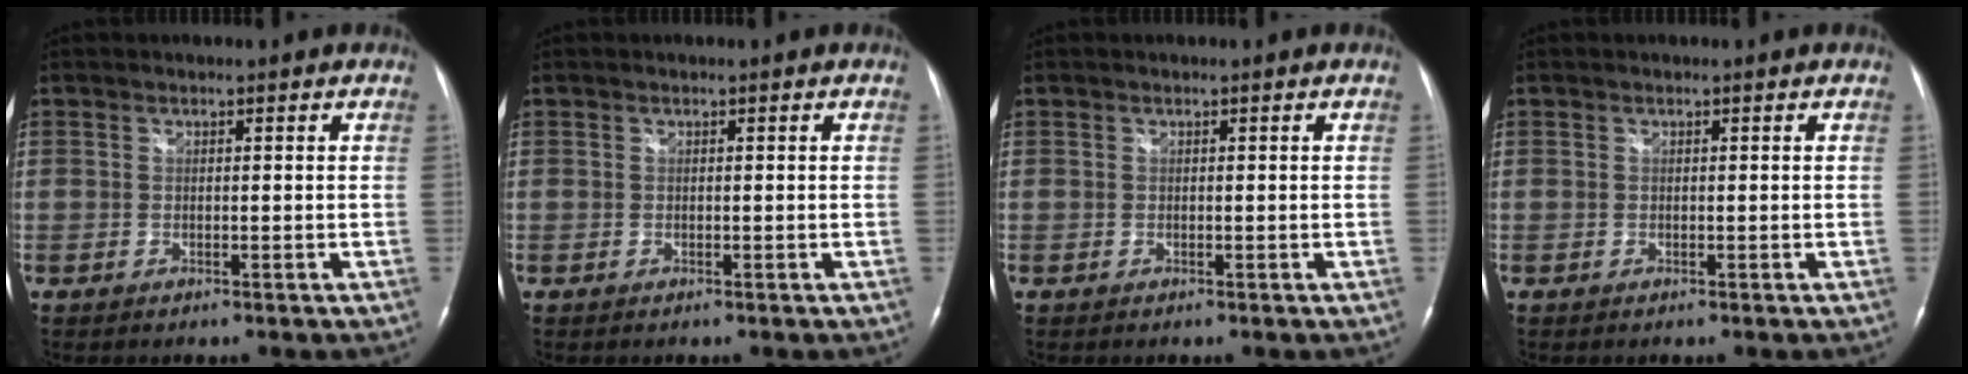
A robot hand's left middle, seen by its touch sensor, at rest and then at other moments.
{"total": 0.0}
{"total": 0.0}
{"total": 0.0}